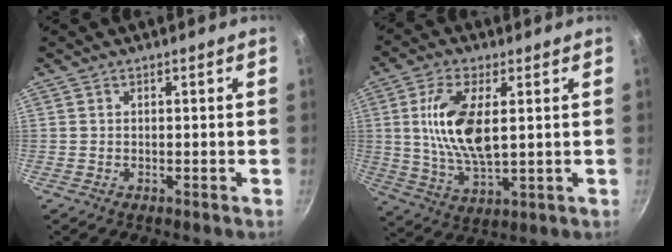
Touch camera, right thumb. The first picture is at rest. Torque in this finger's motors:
{"motor_torque": [0.84, 2.99, 1.25, 0.10, 0.19]}